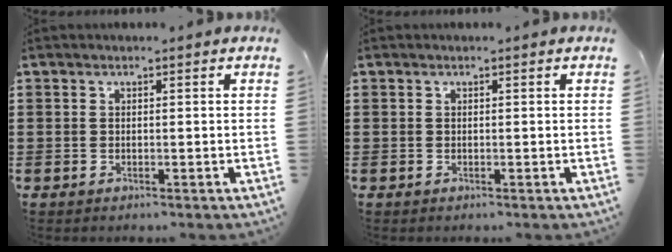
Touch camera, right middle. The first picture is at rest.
{"total": 0.0}